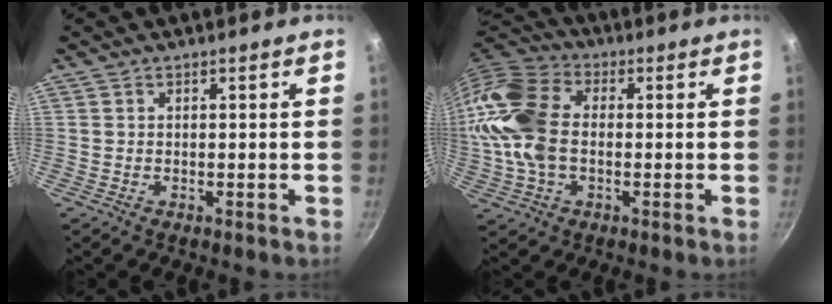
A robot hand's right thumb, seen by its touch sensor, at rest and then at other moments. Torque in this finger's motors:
{"motor_torque": [2.51, 2.51, 0.52, -0.29, 0.41]}